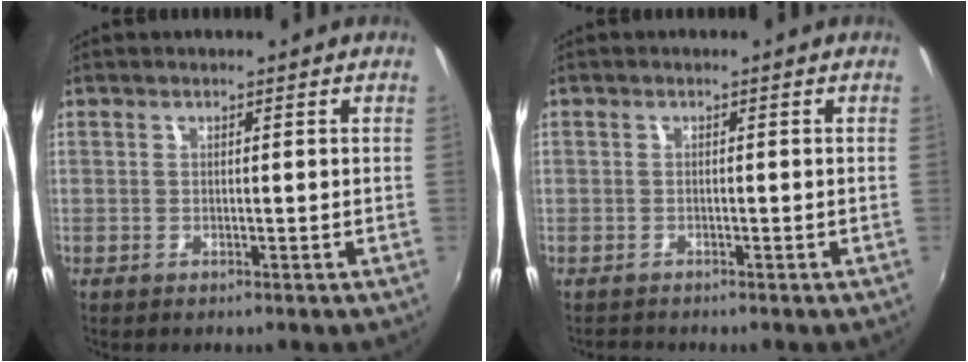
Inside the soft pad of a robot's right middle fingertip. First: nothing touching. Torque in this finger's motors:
{"motor_torque": [-1.28, -0.49, -0.92, -0.21]}